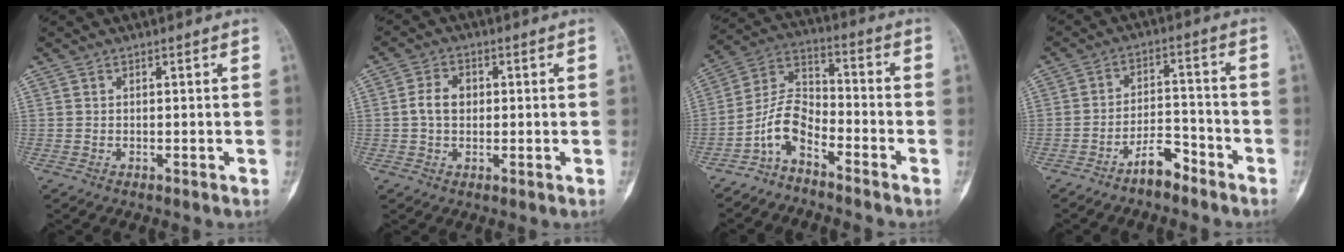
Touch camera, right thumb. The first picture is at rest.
{"total": 4.6, "force": [0.2, 3.4, 3.1], "torque": [-0.055, 0.011, -0.001]}
{"total": 8.2, "force": [-5.3, 3.6, 5.1], "torque": [-0.101, 0.067, -0.116]}
{"total": 6.1, "force": [-4.6, 2.4, 3.3], "torque": [-0.048, 0.042, -0.082]}